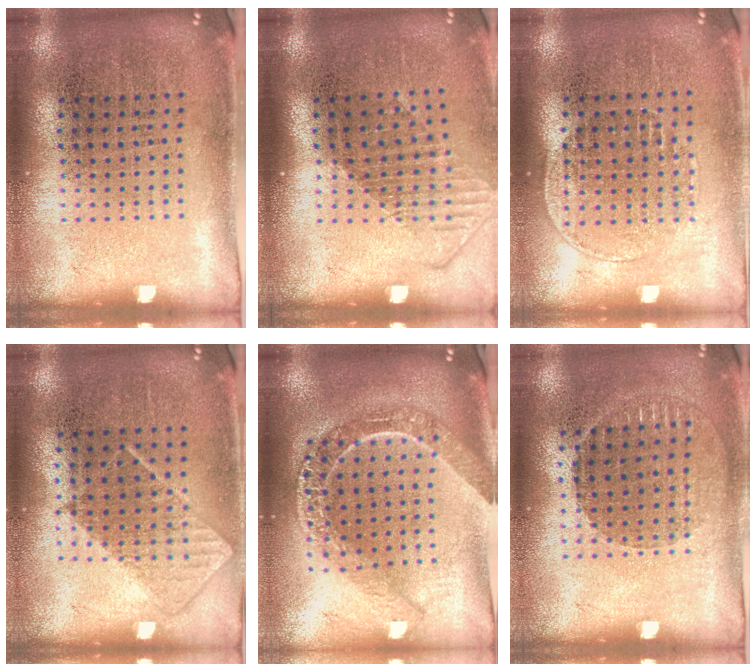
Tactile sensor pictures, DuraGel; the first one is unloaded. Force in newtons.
{"total": 1.4, "press": 1.1, "slide": 0.9}
{"total": 1.2, "press": 1.0, "slide": 0.5}
{"total": 0.7, "press": 0.6, "slide": 0.4}
{"total": 2.2, "press": 1.8, "slide": 1.1}
{"total": 1.0, "press": 1.0, "slide": 0.1}